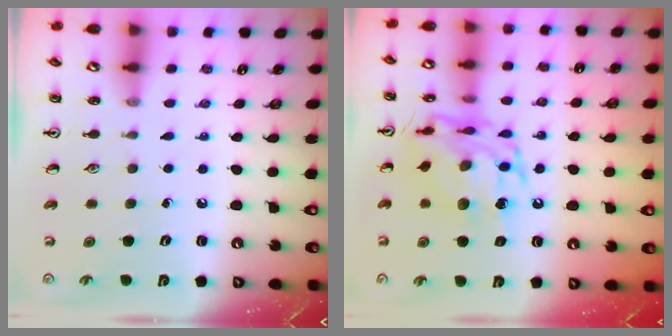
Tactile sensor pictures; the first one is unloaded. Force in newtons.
{"total": 14.2, "press": 14.2, "slide": 1.1}